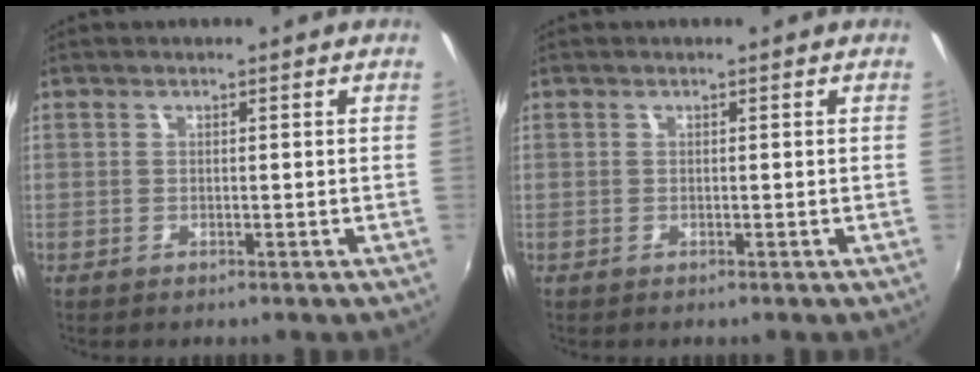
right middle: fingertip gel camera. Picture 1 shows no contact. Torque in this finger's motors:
{"motor_torque": [0.28, -0.12, 0.04, 0.01]}